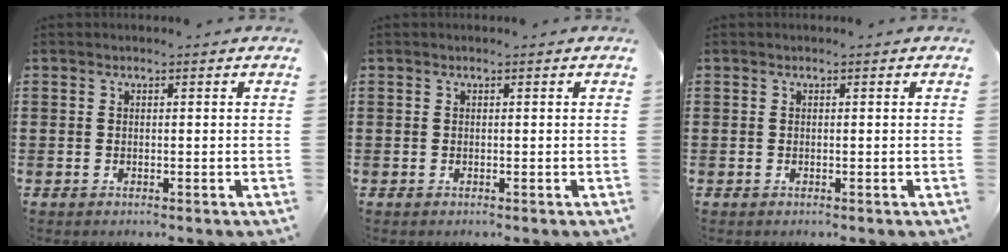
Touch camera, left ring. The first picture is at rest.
{"total": 0.0}
{"total": 0.0}